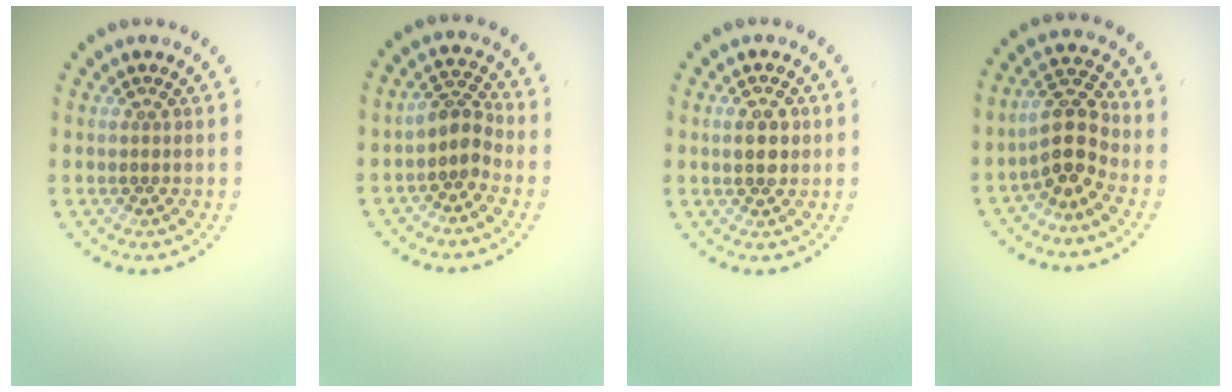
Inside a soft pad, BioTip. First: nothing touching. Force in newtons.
{"total": 2.5, "press": 1.9, "slide": 1.6}
{"total": 2.7, "press": 2.7, "slide": 0.1}
{"total": 3.7, "press": 3.3, "slide": 1.7}